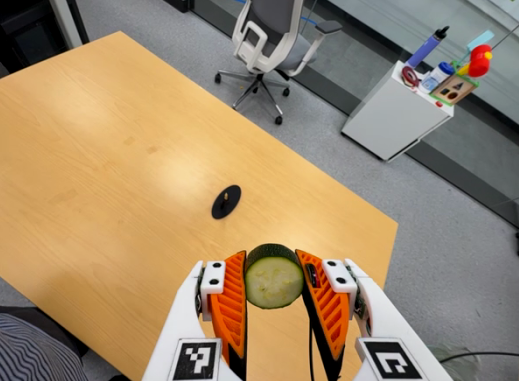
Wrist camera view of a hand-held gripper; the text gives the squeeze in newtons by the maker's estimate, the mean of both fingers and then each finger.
{"total": 10.7, "left": 10.1, "right": 11.2}